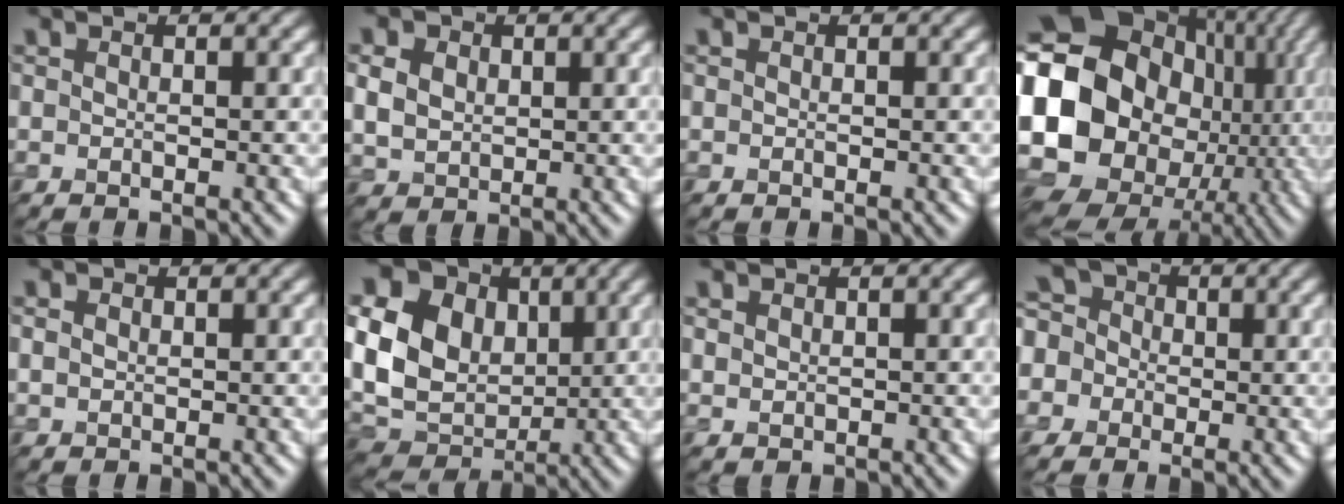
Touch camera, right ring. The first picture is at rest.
{"total": 5.1, "force": [1.6, 4.0, 2.7], "torque": [-0.078, 0.018, 0.017]}
{"total": 0.0}
{"total": 22.0, "force": [-1.2, 19.1, 10.8], "torque": [-0.223, 0.003, -0.057]}
{"total": 1.1, "force": [0.3, 0.9, 0.5], "torque": [-0.011, 0.001, 0.001]}
{"total": 13.8, "force": [2.2, 10.9, 8.1], "torque": [-0.187, 0.013, 0.028]}
{"total": 0.9, "force": [0.4, 0.7, 0.3], "torque": [-0.007, -0.002, 0.009]}
{"total": 7.6, "force": [0.6, 6.8, 3.4], "torque": [-0.088, 0.042, -0.036]}